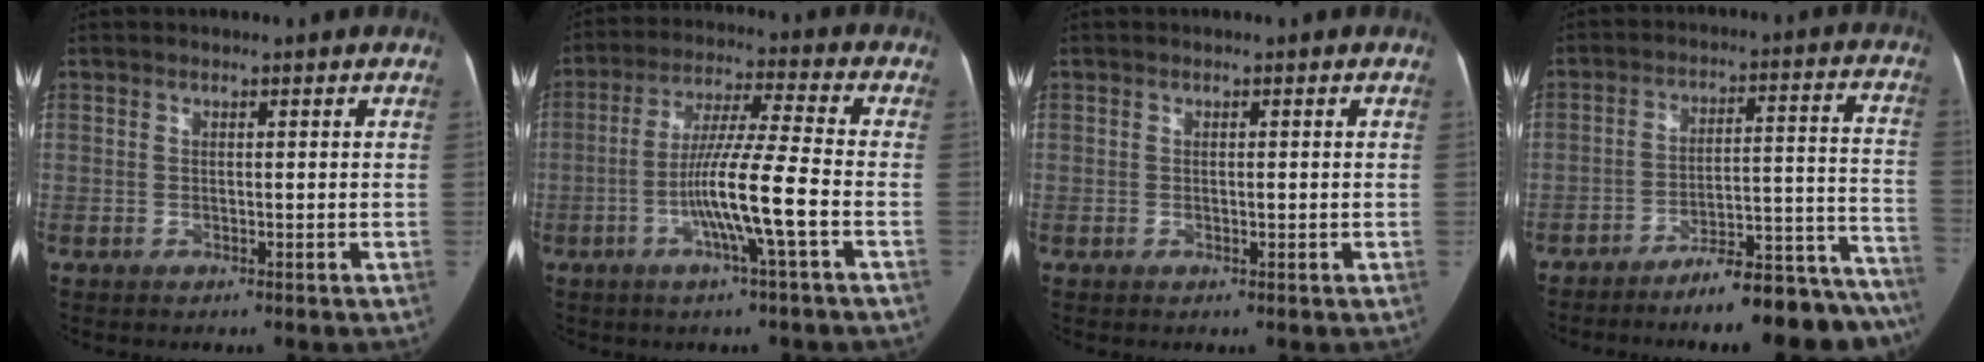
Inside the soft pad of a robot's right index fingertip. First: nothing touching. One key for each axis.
{"total": 11.1, "fx": -3.5, "fy": -0.7, "fz": 10.5, "tx": -0.195, "ty": 0.000, "tz": -0.068}
{"total": 0.9, "fx": -0.1, "fy": 0.5, "fz": 0.8, "tx": -0.013, "ty": 0.000, "tz": -0.002}
{"total": 17.5, "fx": -15.8, "fy": 2.5, "fz": 7.3, "tx": -0.030, "ty": 0.065, "tz": -0.225}